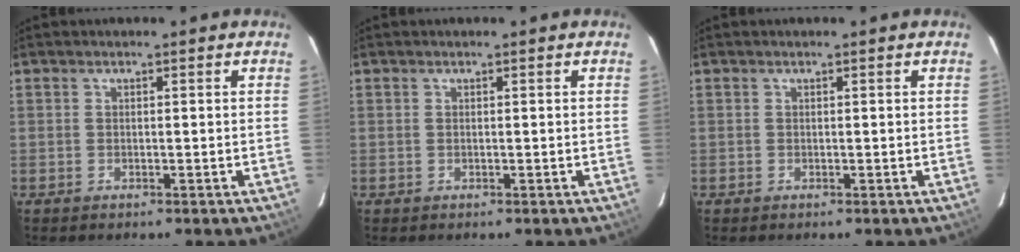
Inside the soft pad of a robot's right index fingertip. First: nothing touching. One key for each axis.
{"total": 0.0}
{"total": 0.0}